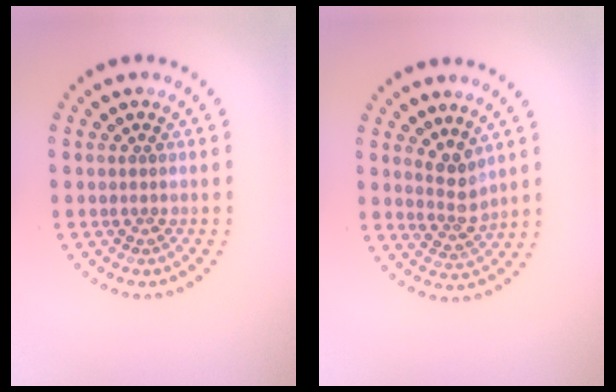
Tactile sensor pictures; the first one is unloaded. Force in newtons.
{"total": 2.5, "press": 2.0, "slide": 1.5}